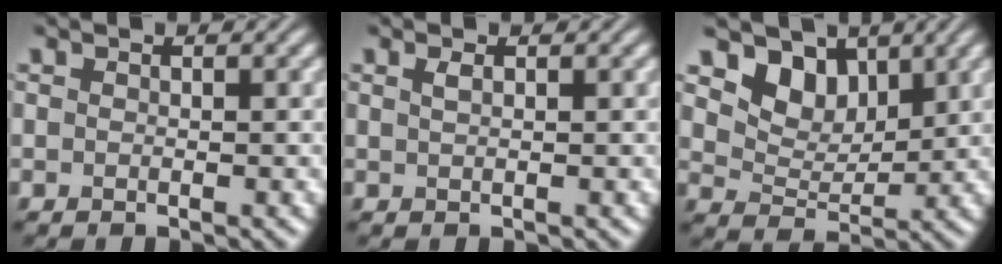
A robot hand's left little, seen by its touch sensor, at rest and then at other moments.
{"total": 0.8, "force": [0.4, 0.3, 0.6], "torque": [-0.014, 0.003, 0.008]}
{"total": 5.3, "force": [3.4, 3.4, 2.1], "torque": [-0.049, -0.027, 0.074]}